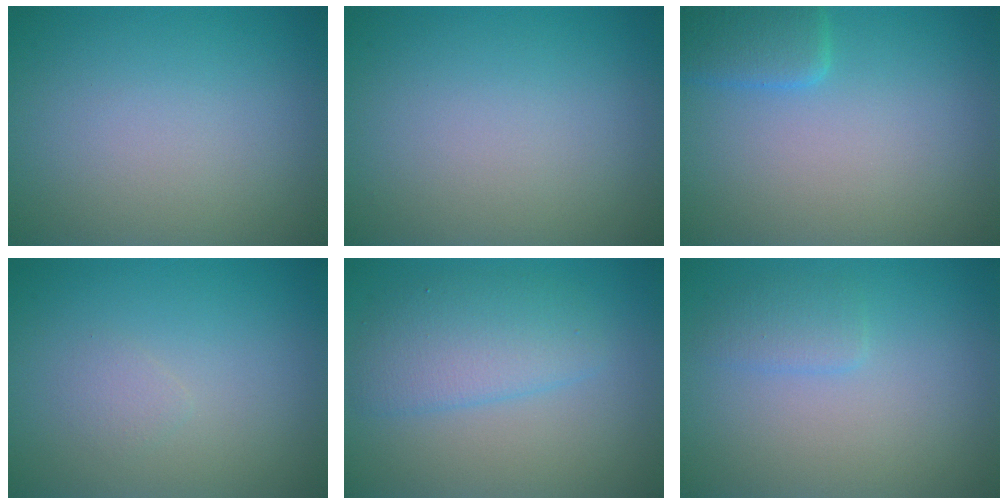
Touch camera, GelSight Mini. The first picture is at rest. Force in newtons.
{"total": 0.0}
{"total": 2.6, "press": 2.6, "slide": 0.2}
{"total": 0.8, "press": 0.8, "slide": 0.0}
{"total": 3.7, "press": 3.7, "slide": 0.2}
{"total": 1.4, "press": 1.4, "slide": 0.1}